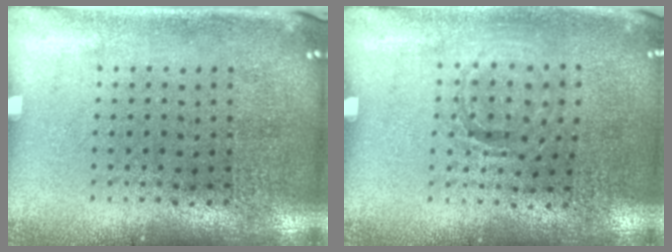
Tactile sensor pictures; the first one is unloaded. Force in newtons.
{"total": 0.8, "press": 0.8, "slide": 0.0}